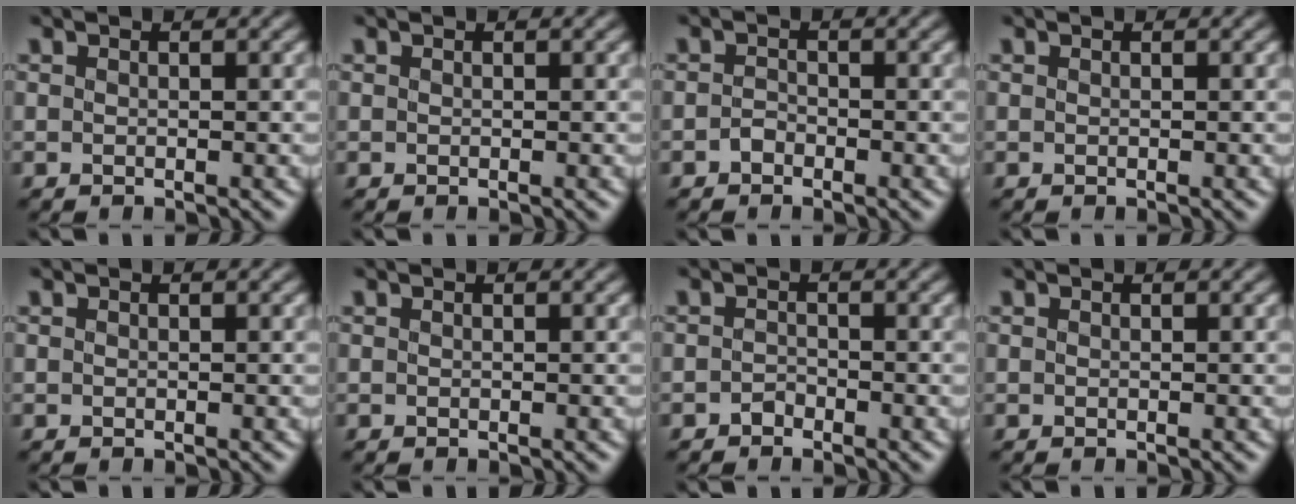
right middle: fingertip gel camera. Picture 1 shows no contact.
{"total": 0.0}
{"total": 0.8, "force": [-0.5, 0.6, 0.3], "torque": [-0.005, 0.006, -0.011]}
{"total": 0.0}
{"total": 0.0}
{"total": 0.0}
{"total": 0.7, "force": [-0.6, 0.5, 0.1], "torque": [-0.001, 0.006, -0.011]}
{"total": 0.0}